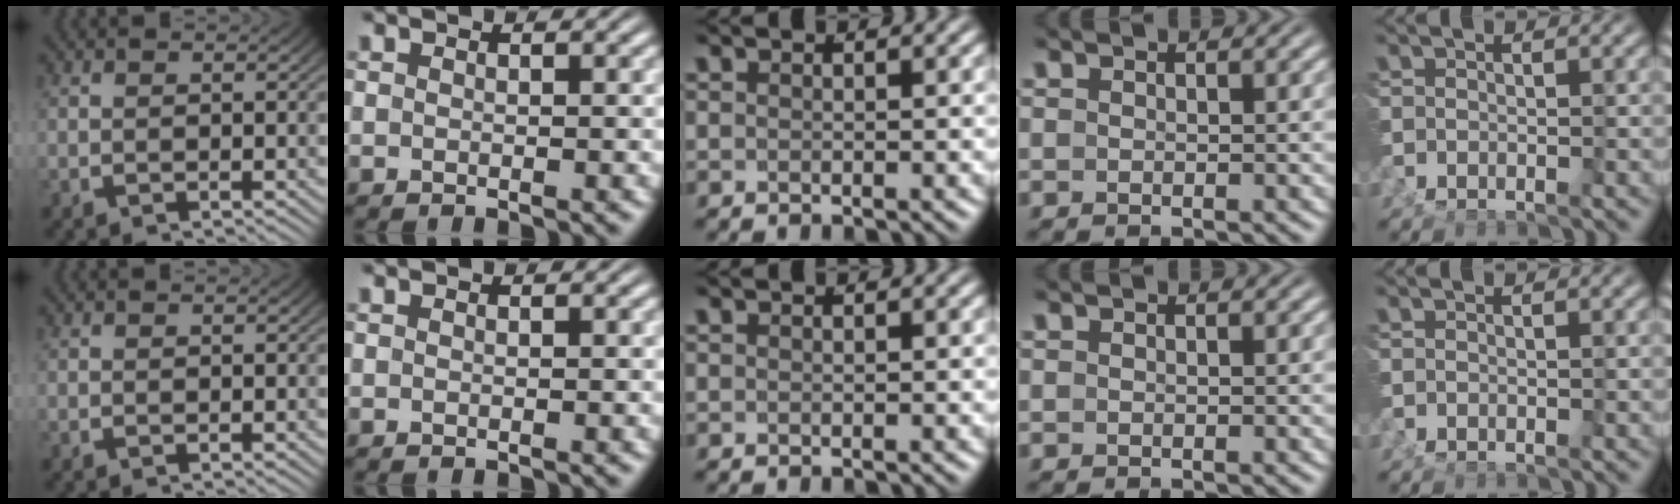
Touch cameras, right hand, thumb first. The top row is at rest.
{}